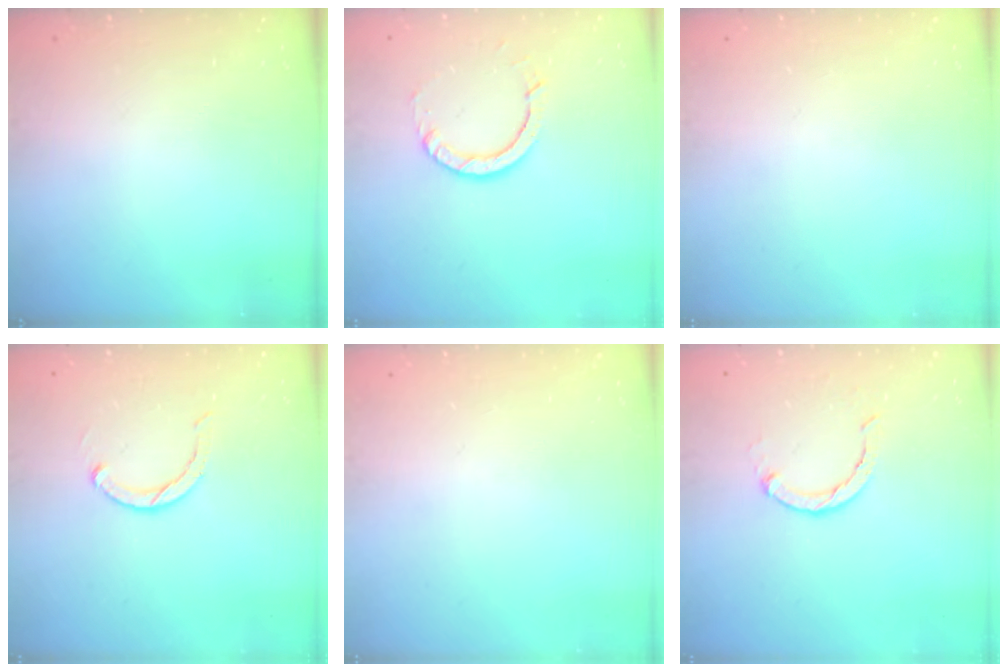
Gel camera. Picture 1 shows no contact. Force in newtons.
{"total": 5.6, "press": 5.6, "slide": 0.4}
{"total": 0.0}
{"total": 3.5, "press": 3.4, "slide": 0.6}
{"total": 0.0}
{"total": 2.3, "press": 2.3, "slide": 0.2}